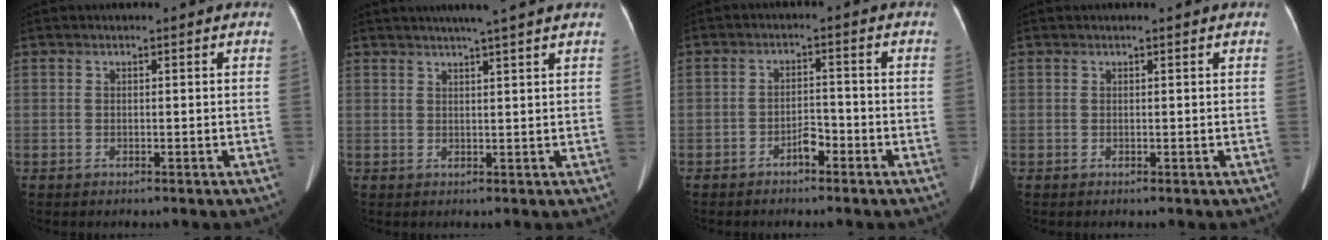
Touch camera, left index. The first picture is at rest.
{"total": 6.1, "force": [4.9, -1.1, 3.5], "torque": [-0.047, 0.016, 0.064]}
{"total": 2.9, "force": [-2.1, 1.1, 1.7], "torque": [-0.028, 0.006, -0.037]}
{"total": 0.0}